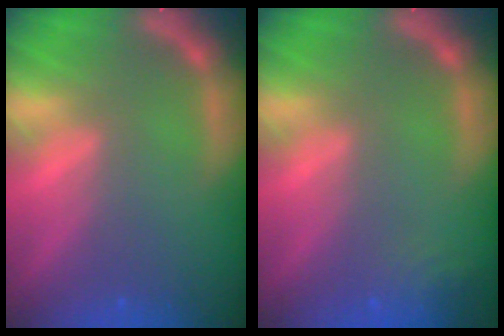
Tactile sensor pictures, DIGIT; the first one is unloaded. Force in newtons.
{"total": 3.0}